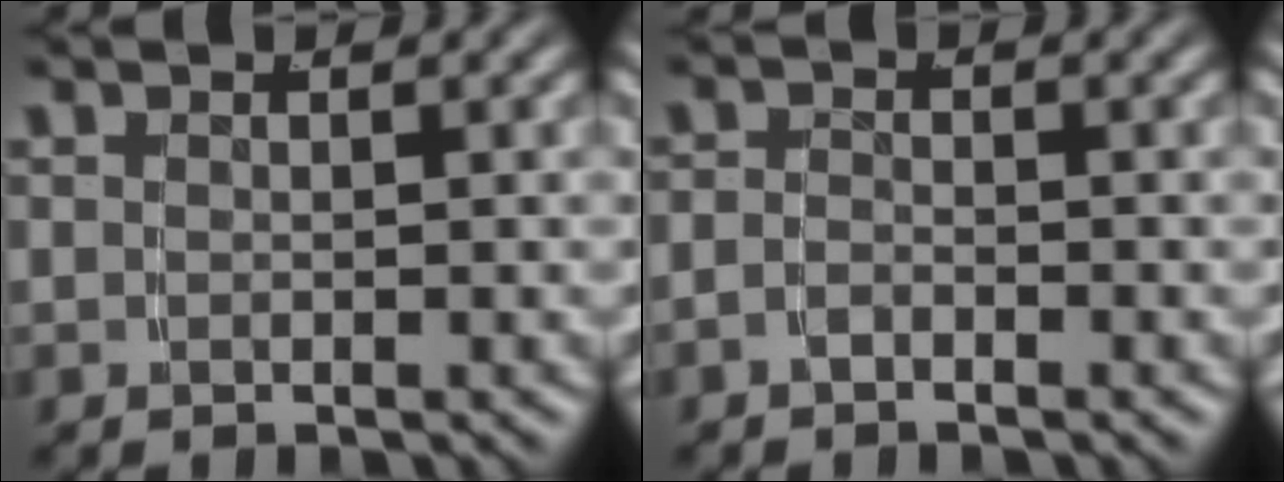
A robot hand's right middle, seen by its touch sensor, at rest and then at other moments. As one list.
[{"total": 1.3, "force": [-1.2, 0.4, 0.3], "torque": [-0.006, -0.007, -0.023]}]